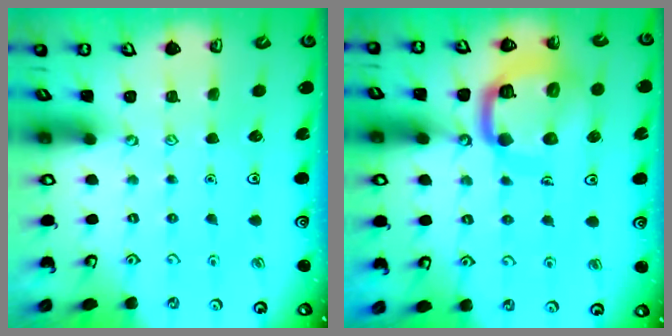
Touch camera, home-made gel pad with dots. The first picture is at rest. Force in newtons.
{"total": 16.4, "press": 16.3, "slide": 1.8}